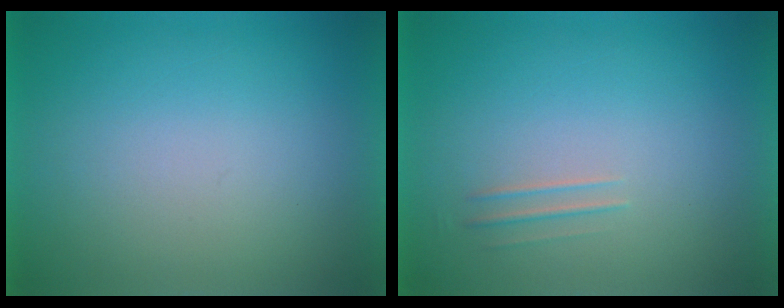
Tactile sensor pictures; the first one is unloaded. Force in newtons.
{"total": 1.5}